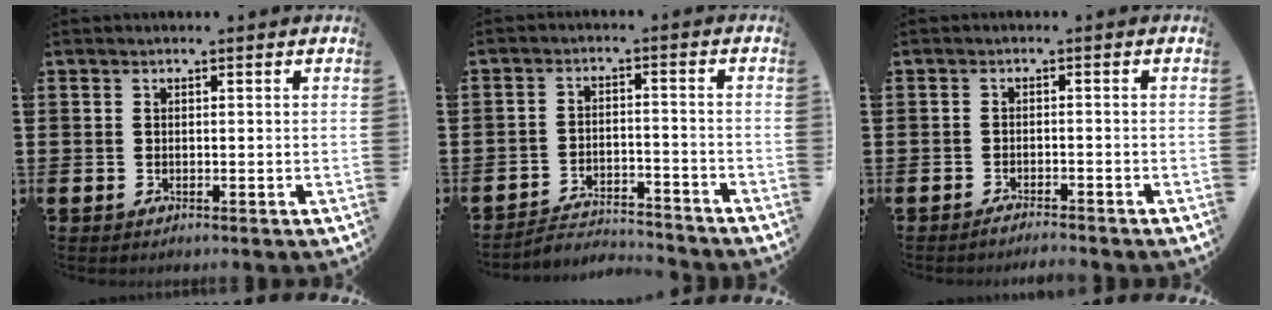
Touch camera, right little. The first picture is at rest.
{"total": 3.0, "force": [-3.0, 0.3, 0.0], "torque": [-0.008, 0.005, -0.067]}
{"total": 1.5, "force": [-1.4, -0.1, 0.3], "torque": [-0.007, 0.000, -0.028]}